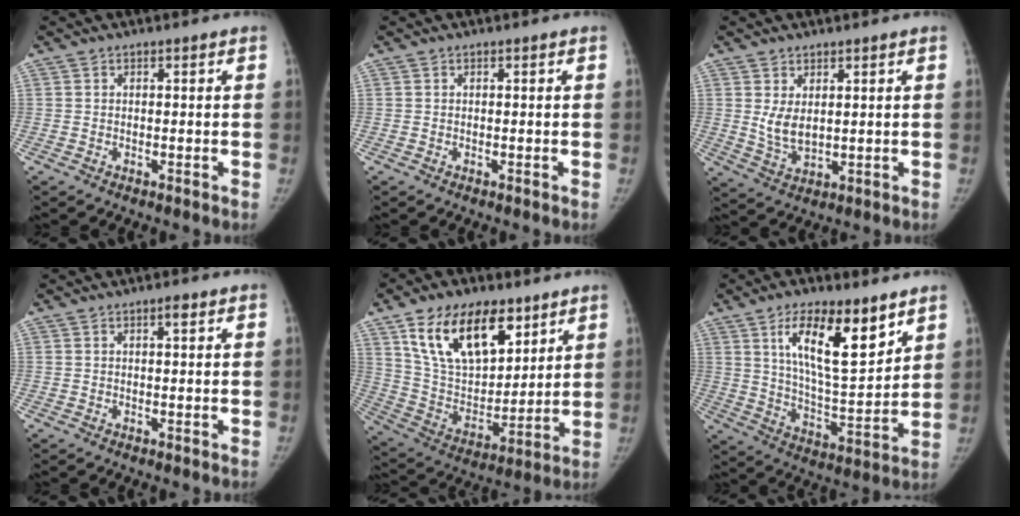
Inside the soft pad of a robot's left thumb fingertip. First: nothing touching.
{"total": 0.0}
{"total": 5.1, "force": [1.5, 2.9, 3.9], "torque": [-0.064, -0.018, 0.040]}
{"total": 1.3, "force": [0.6, 0.3, 1.1], "torque": [-0.016, 0.001, 0.008]}
{"total": 20.9, "force": [11.6, 11.4, 13.0], "torque": [-0.183, -0.041, 0.218]}
{"total": 16.6, "force": [8.8, 5.7, 12.9], "torque": [-0.184, -0.049, 0.159]}